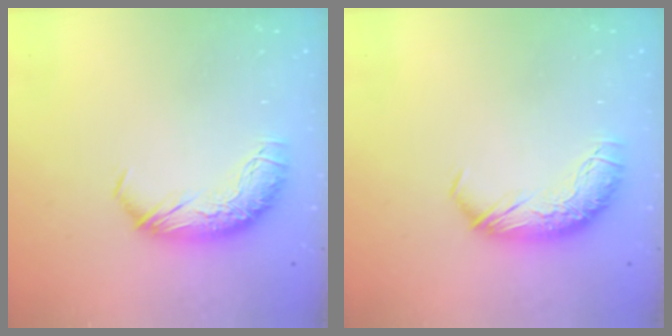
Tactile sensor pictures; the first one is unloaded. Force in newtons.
{"total": 0.0}